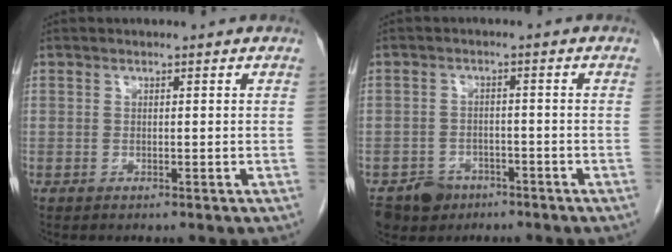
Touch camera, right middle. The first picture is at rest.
{"total": 5.1, "force": [-3.5, 3.6, 0.8], "torque": [-0.012, 0.004, -0.054]}